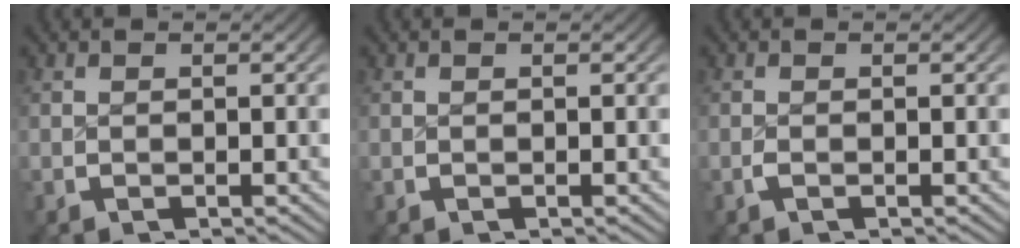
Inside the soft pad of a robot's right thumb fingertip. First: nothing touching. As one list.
[{"total": 0.0}, {"total": 0.5, "force": [-0.3, 0.2, 0.4], "torque": [-0.014, -0.001, -0.005]}]